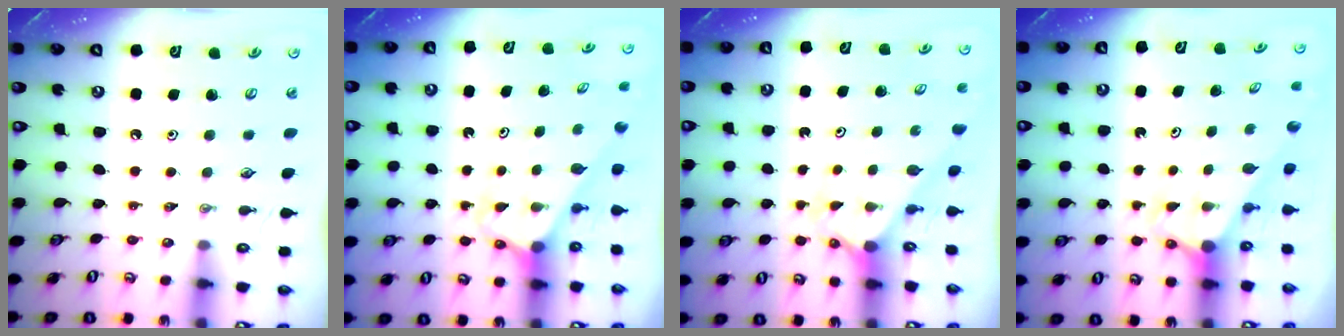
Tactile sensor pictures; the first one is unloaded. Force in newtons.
{"total": 2.6, "press": 2.6, "slide": 0.2}
{"total": 1.9, "press": 1.9, "slide": 0.2}
{"total": 2.8, "press": 2.8, "slide": 0.0}